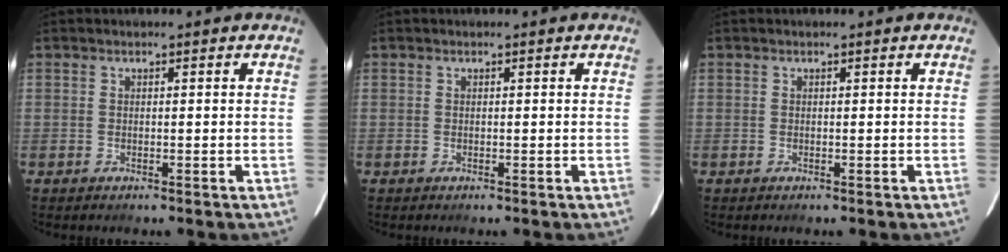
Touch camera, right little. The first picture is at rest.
{"total": 0.0}
{"total": 0.0}